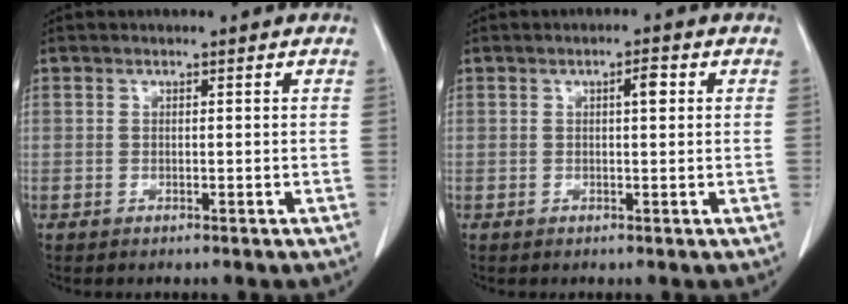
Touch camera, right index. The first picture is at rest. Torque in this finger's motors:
{"motor_torque": [0.07, 0.14, 0.03, 0.01]}